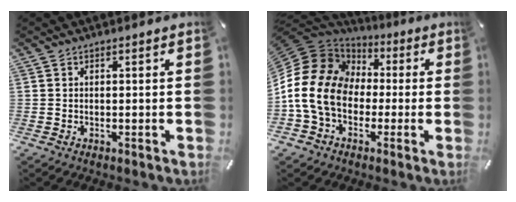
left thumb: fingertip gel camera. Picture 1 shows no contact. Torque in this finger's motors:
{"motor_torque": [0.28, 2.40, 2.77, 0.00, 0.36]}